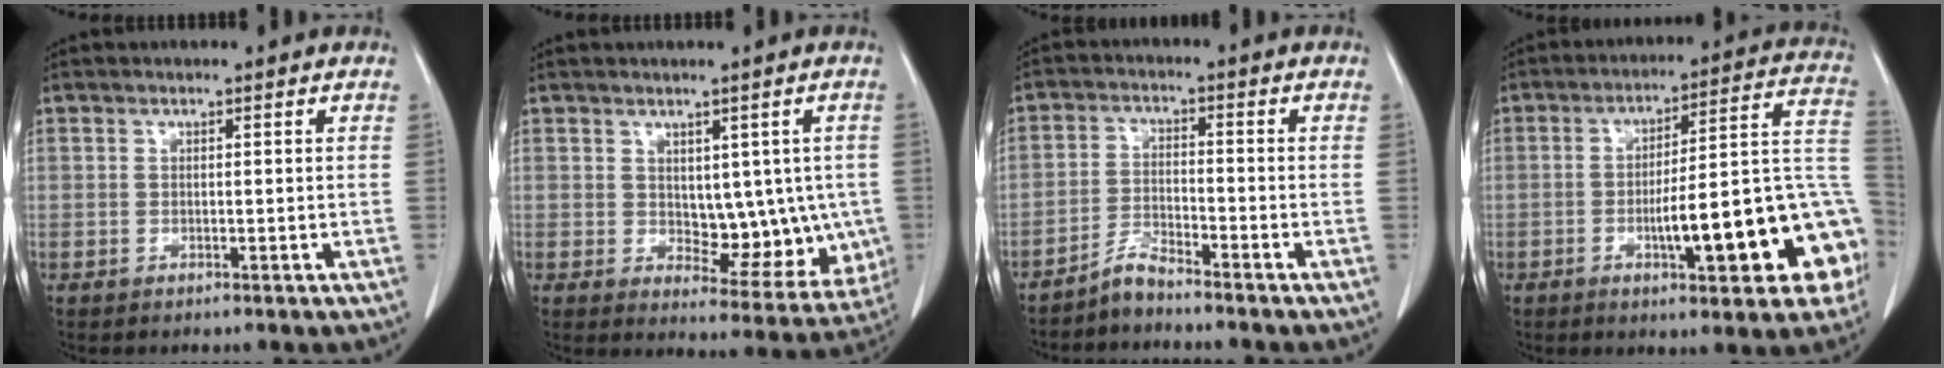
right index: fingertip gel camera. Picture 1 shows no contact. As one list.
[{"total": 9.5, "force": [0.1, 5.4, 7.8], "torque": [-0.080, 0.002, 0.023]}, {"total": 2.9, "force": [-2.8, -0.3, 0.8], "torque": [-0.019, -0.011, -0.059]}, {"total": 19.6, "force": [-6.2, 3.7, 18.2], "torque": [-0.172, 0.042, -0.071]}]